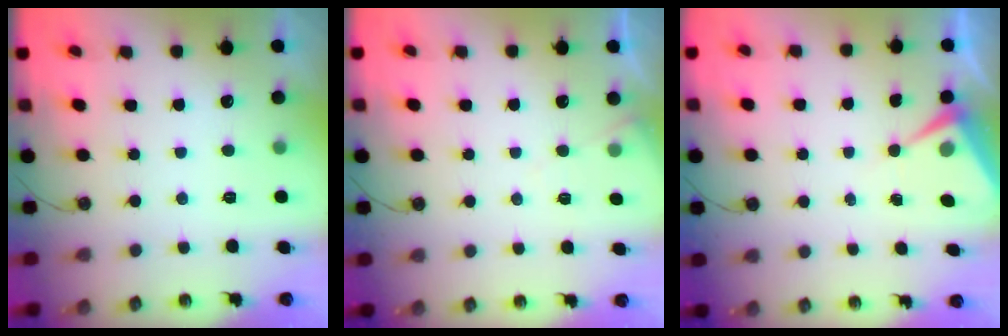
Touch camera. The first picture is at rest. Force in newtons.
{"total": 5.5, "press": 5.5, "slide": 0.7}
{"total": 6.4, "press": 6.4, "slide": 0.3}